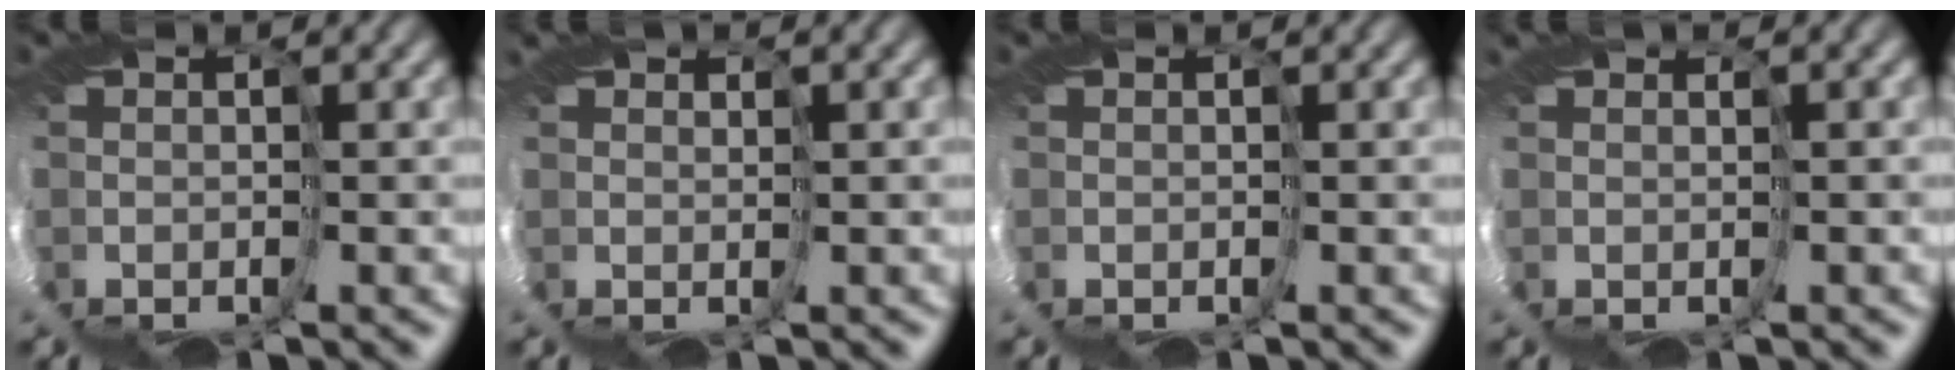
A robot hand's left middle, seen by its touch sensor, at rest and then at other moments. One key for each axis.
{"total": 0.7, "fx": 0.2, "fy": -0.5, "fz": -0.5, "tx": 0.020, "ty": 0.004, "tz": -0.001}
{"total": 0.0}
{"total": 1.8, "fx": -0.2, "fy": -1.6, "fz": -0.8, "tx": 0.019, "ty": -0.001, "tz": 0.006}